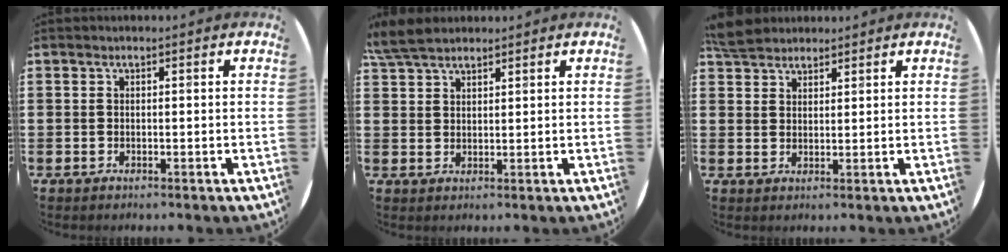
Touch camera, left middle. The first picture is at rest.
{"total": 5.0, "force": [4.3, 1.5, 2.0], "torque": [-0.050, -0.001, 0.083]}
{"total": 4.6, "force": [4.2, 1.5, 0.9], "torque": [-0.021, -0.005, 0.080]}